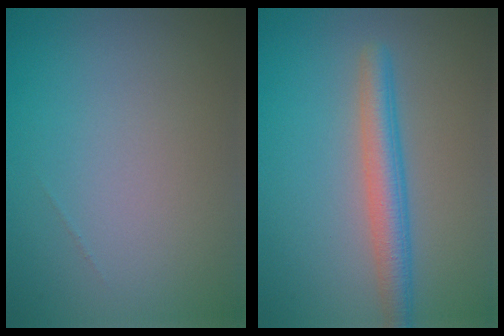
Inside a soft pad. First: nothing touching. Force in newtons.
{"total": 3.7, "press": 3.7, "slide": 0.0}